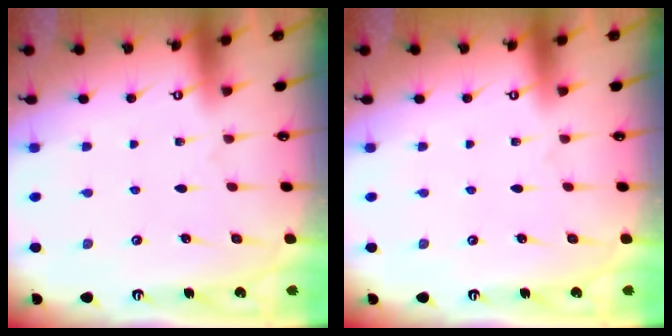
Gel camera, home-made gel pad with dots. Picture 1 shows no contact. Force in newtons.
{"total": 0.0}